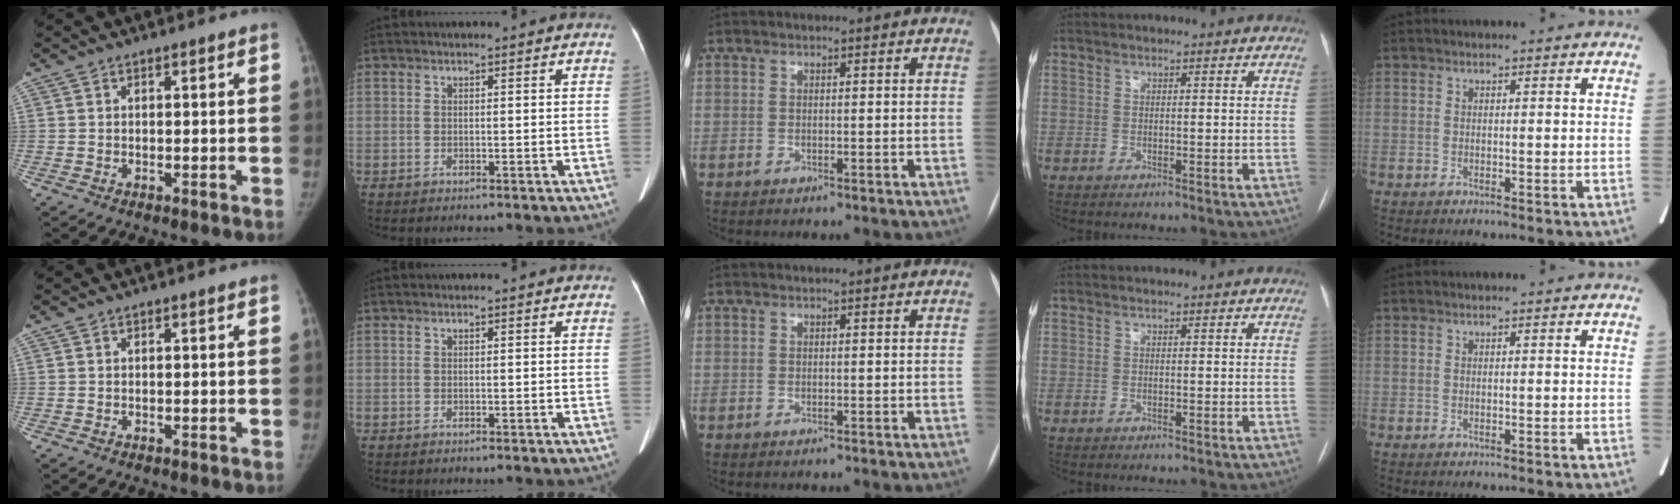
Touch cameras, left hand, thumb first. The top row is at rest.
{}